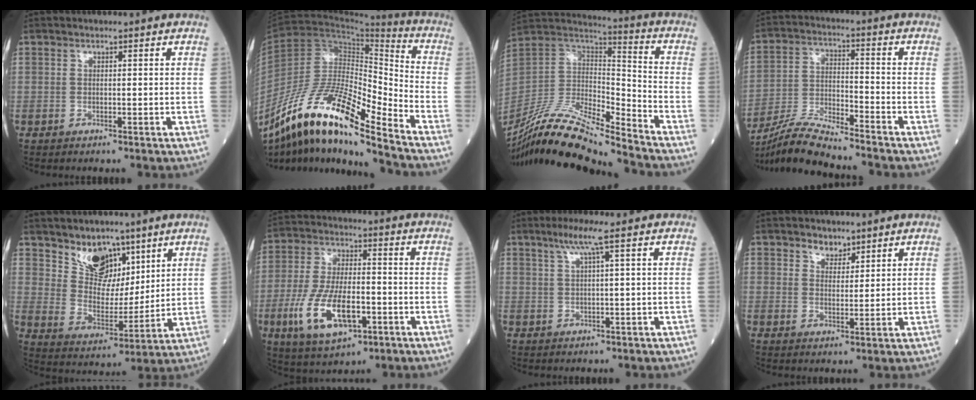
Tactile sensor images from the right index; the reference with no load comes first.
{"total": 18.8, "force": [-13.1, 2.2, 13.3], "torque": [-0.258, -0.005, -0.237]}
{"total": 18.9, "force": [-16.6, 0.6, 8.9], "torque": [-0.183, 0.016, -0.313]}
{"total": 10.6, "force": [-10.0, -0.6, 3.5], "torque": [-0.071, -0.009, -0.189]}
{"total": 9.1, "force": [6.3, 5.4, 3.8], "torque": [-0.071, 0.005, 0.123]}
{"total": 13.0, "force": [-4.5, 5.1, 11.1], "torque": [-0.228, -0.005, -0.077]}
{"total": 3.7, "force": [2.0, -0.8, 3.0], "torque": [-0.068, 0.004, 0.043]}
{"total": 2.8, "force": [2.3, 1.3, 0.7], "torque": [-0.012, -0.002, 0.041]}